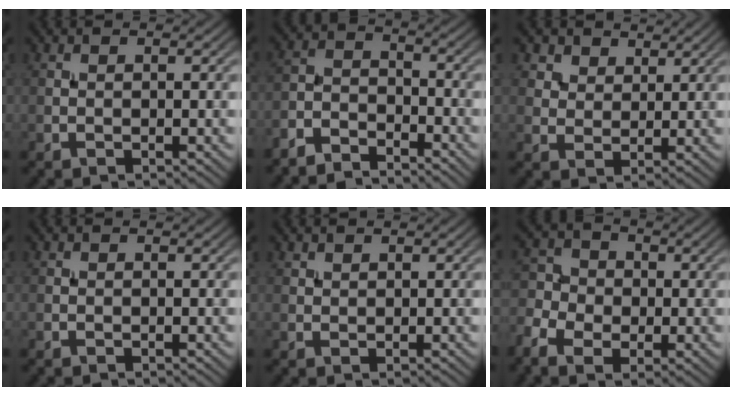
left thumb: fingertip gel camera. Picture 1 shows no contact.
{"total": 5.4, "force": [-4.9, 1.7, 1.5], "torque": [-0.028, -0.002, -0.110]}
{"total": 4.7, "force": [3.2, 3.0, 1.7], "torque": [-0.051, -0.015, 0.073]}
{"total": 0.0}
{"total": 0.9, "force": [0.8, 0.4, 0.2], "torque": [-0.006, 0.001, 0.018]}
{"total": 6.2, "force": [-2.1, 4.7, 3.4], "torque": [-0.077, -0.009, -0.046]}